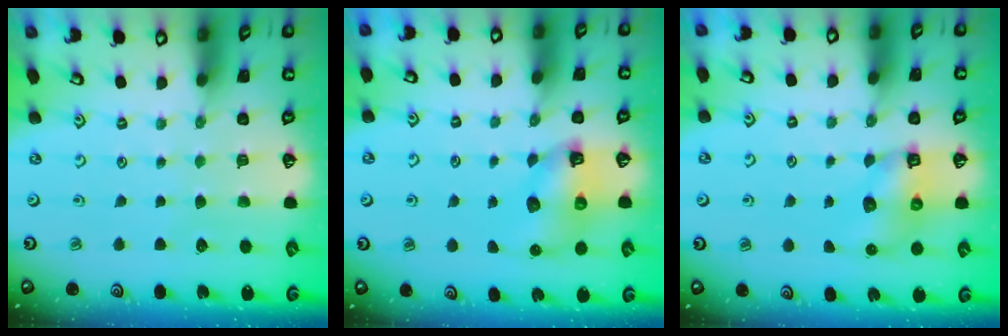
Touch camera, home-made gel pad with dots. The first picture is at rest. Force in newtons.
{"total": 8.3, "press": 8.3, "slide": 1.0}
{"total": 6.4, "press": 6.4, "slide": 0.4}